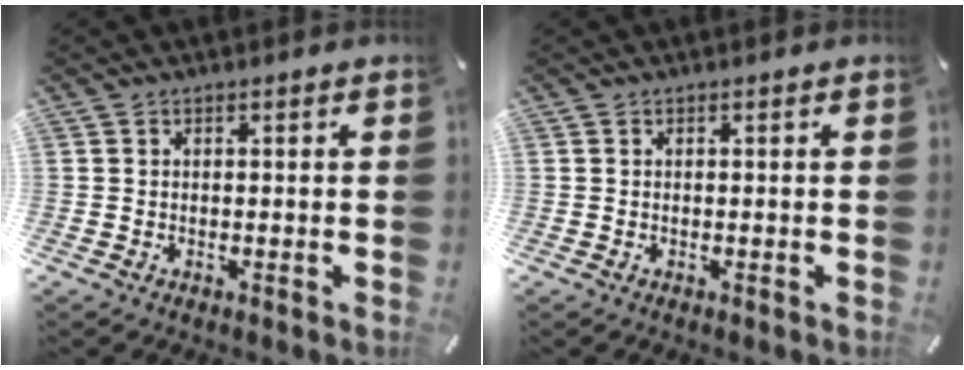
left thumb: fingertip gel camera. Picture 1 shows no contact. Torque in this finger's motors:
{"motor_torque": [-0.01, 0.04, -0.01, -0.11, 0.02]}